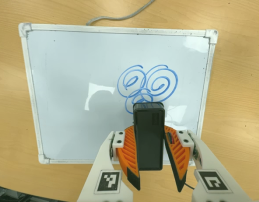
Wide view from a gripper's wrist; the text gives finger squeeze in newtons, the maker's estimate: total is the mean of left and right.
{"total": 6.7, "left": 6.1, "right": 7.2}